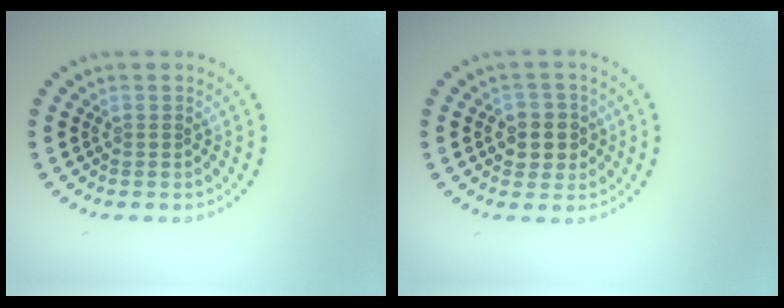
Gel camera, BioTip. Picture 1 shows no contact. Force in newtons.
{"total": 3.0, "press": 2.8, "slide": 0.8}